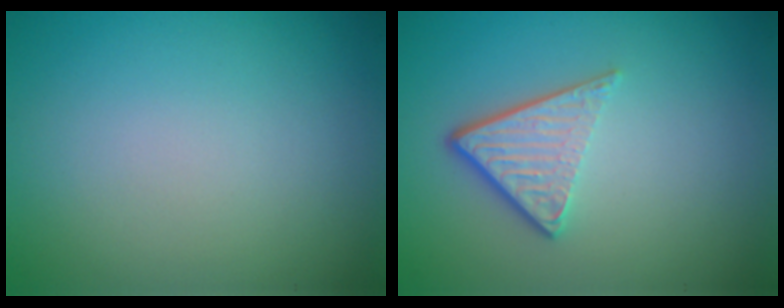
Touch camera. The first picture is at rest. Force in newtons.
{"total": 3.9, "press": 2.7, "slide": 2.9}